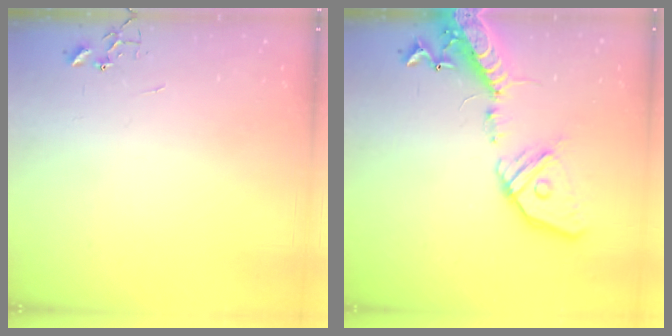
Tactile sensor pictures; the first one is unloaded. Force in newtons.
{"total": 19.7, "press": 19.4, "slide": 3.9}